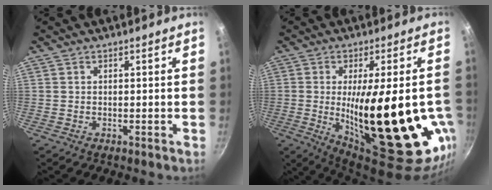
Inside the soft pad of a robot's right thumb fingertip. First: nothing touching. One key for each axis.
{"total": 28.6, "fx": -4.3, "fy": 9.8, "fz": 26.5, "tx": -0.373, "ty": -0.020, "tz": -0.040}